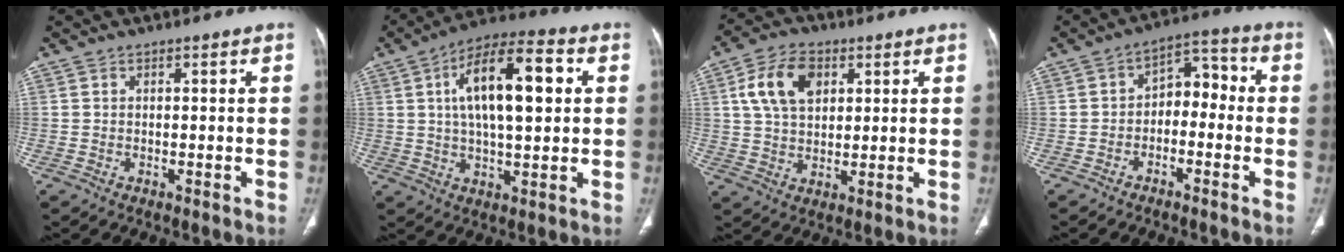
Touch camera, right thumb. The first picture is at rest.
{"total": 16.3, "force": [3.5, 6.6, 14.5], "torque": [-0.231, 0.014, 0.052]}
{"total": 10.6, "force": [3.6, 6.8, 7.3], "torque": [-0.120, 0.000, 0.064]}
{"total": 7.3, "force": [-2.0, 5.1, 4.9], "torque": [-0.045, 0.047, -0.044]}